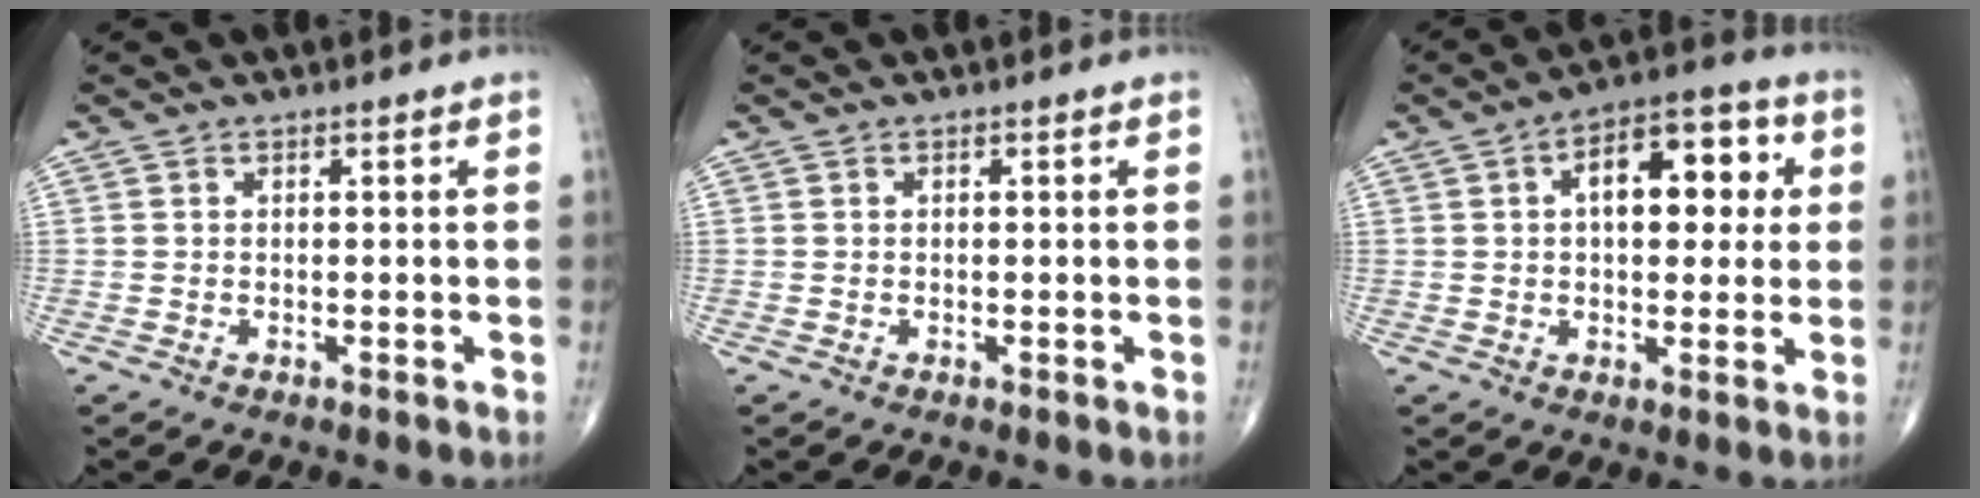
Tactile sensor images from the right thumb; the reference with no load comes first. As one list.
[{"total": 0.0}, {"total": 13.6, "force": [3.1, 7.2, 11.1], "torque": [-0.122, 0.019, 0.039]}]